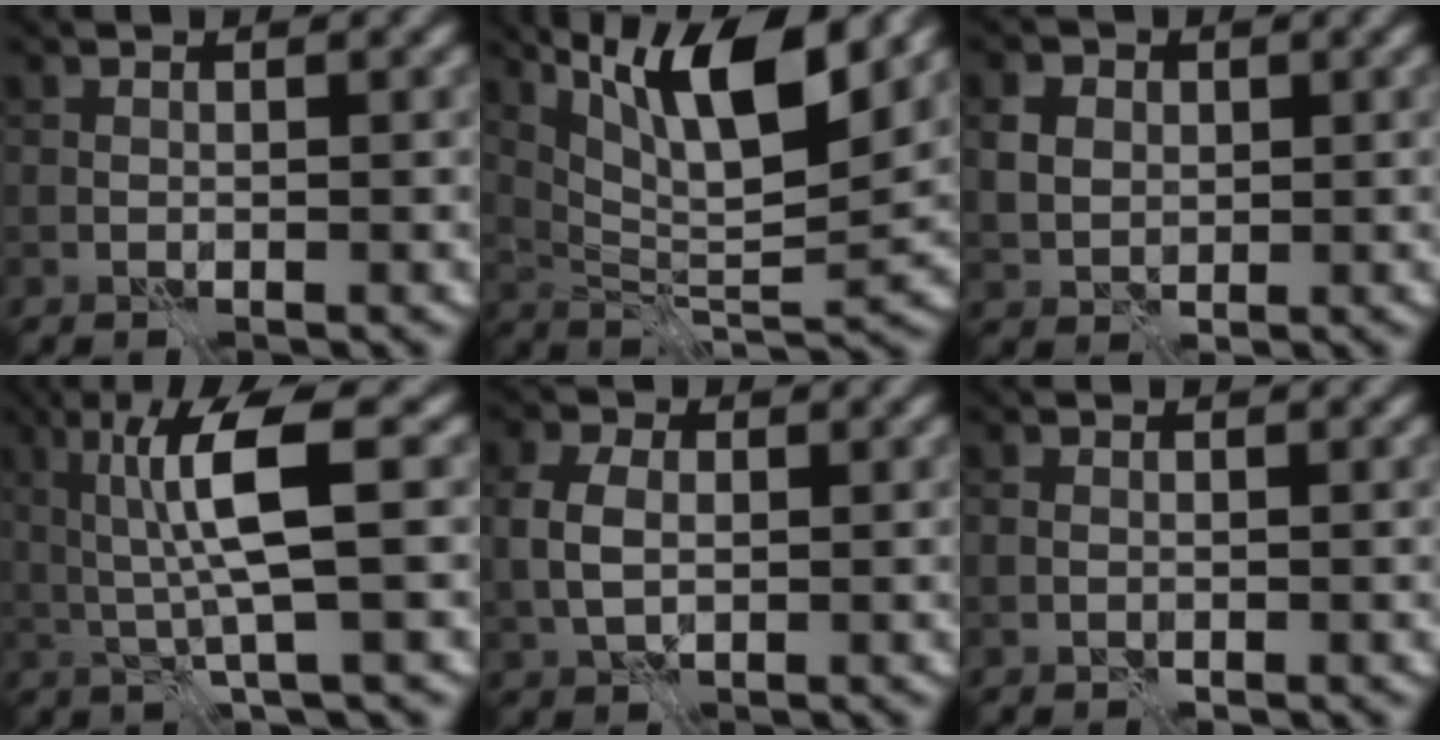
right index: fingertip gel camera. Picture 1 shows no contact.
{"total": 10.5, "force": [5.6, 3.1, 8.3], "torque": [-0.143, 0.002, 0.102]}
{"total": 3.2, "force": [0.8, 2.6, 1.6], "torque": [-0.035, 0.002, 0.016]}
{"total": 6.5, "force": [1.1, 1.0, 6.3], "torque": [-0.132, 0.004, 0.024]}
{"total": 3.7, "force": [0.3, 2.6, 2.6], "torque": [-0.071, 0.002, 0.008]}
{"total": 0.8, "force": [-0.2, 0.6, 0.5], "torque": [-0.009, 0.002, -0.003]}